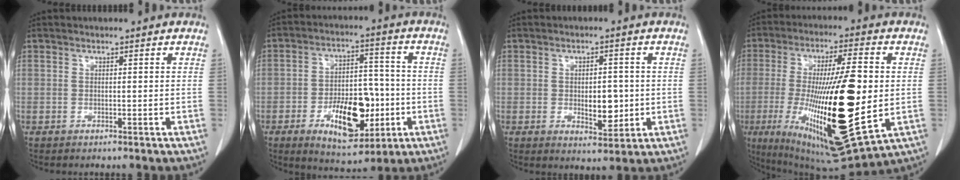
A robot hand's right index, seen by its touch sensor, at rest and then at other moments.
{"total": 13.5, "force": [-4.3, 6.2, 11.2], "torque": [-0.177, 0.013, -0.059]}
{"total": 6.3, "force": [-0.6, 2.7, 5.7], "torque": [-0.085, -0.007, -0.002]}
{"total": 27.1, "force": [-3.2, 5.4, 26.3], "torque": [-0.486, -0.038, -0.046]}